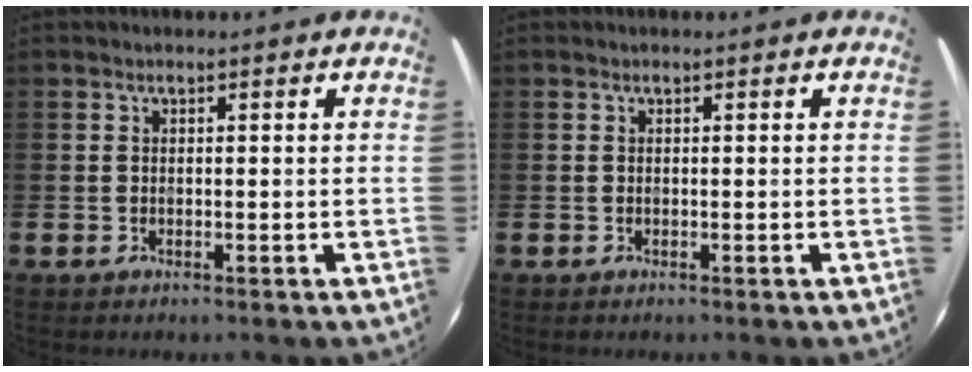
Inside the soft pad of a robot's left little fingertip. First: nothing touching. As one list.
[{"total": 0.0}]